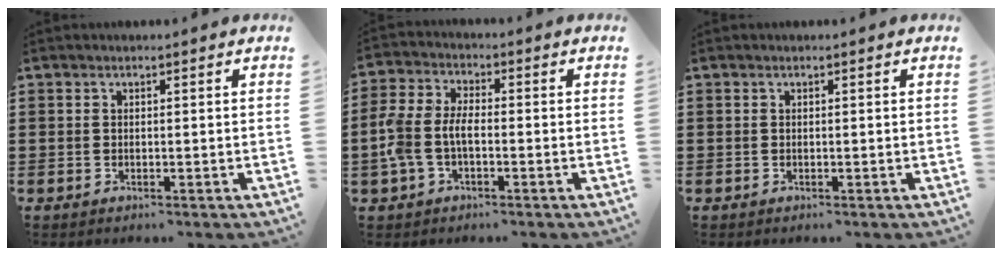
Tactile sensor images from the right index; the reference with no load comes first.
{"total": 5.6, "force": [-1.3, 3.1, 4.4], "torque": [-0.115, -0.003, -0.034]}
{"total": 0.0}